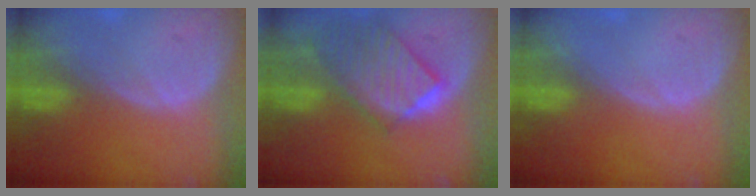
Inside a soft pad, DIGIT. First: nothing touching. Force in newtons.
{"total": 9.8, "press": 8.6, "slide": 4.6}
{"total": 0.0}